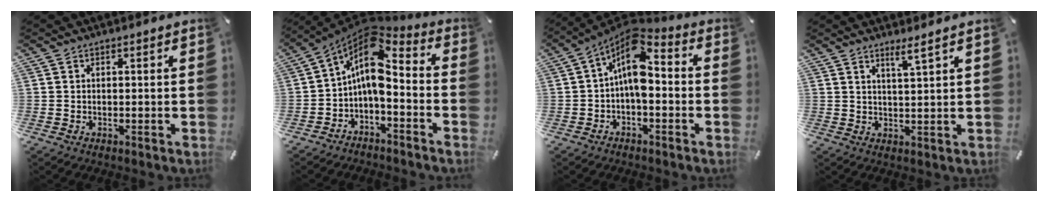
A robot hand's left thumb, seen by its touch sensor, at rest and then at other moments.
{"total": 11.4, "force": [0.4, 6.5, 9.4], "torque": [-0.185, -0.023, 0.002]}
{"total": 11.2, "force": [0.6, 5.9, 9.5], "torque": [-0.182, -0.023, 0.006]}
{"total": 3.6, "force": [3.0, -0.5, 2.1], "torque": [-0.046, -0.014, 0.052]}